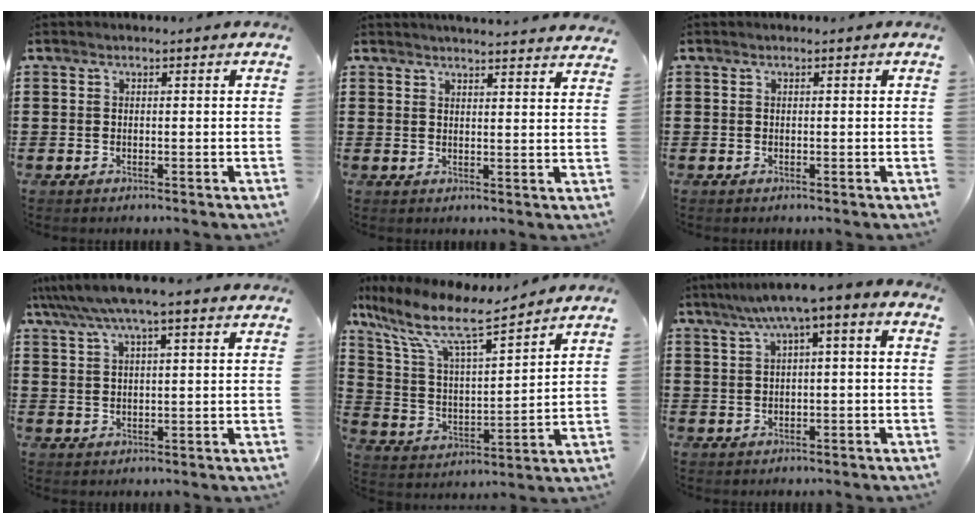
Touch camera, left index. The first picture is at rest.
{"total": 3.1, "force": [3.1, -0.6, 0.2], "torque": [-0.005, -0.017, 0.055]}
{"total": 0.0}
{"total": 5.1, "force": [3.7, 0.6, 3.4], "torque": [-0.075, -0.005, 0.064]}
{"total": 10.2, "force": [7.6, 1.9, 6.5], "torque": [-0.154, -0.038, 0.127]}
{"total": 3.8, "force": [-0.6, 0.5, 3.7], "torque": [-0.071, -0.001, -0.021]}